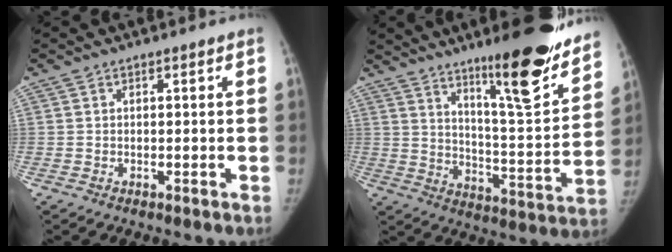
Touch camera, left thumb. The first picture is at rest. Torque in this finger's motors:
{"motor_torque": [1.97, -1.62, 1.53, -1.24, 0.14]}